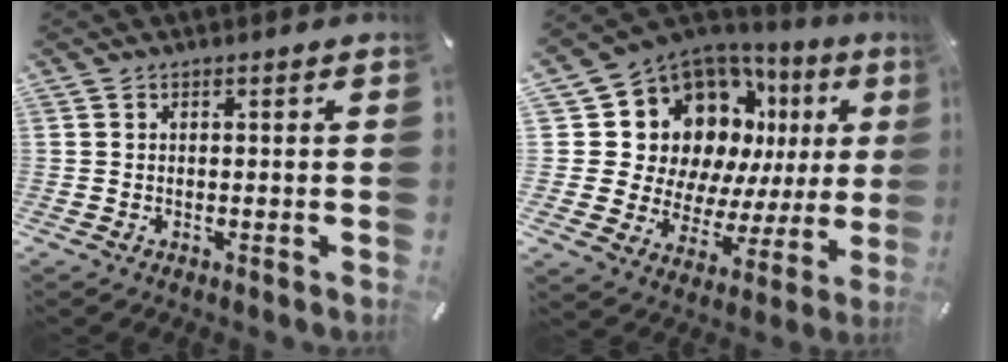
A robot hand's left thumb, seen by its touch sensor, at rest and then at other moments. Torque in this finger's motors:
{"motor_torque": [2.04, 2.96, 1.43, -0.24, 0.16]}